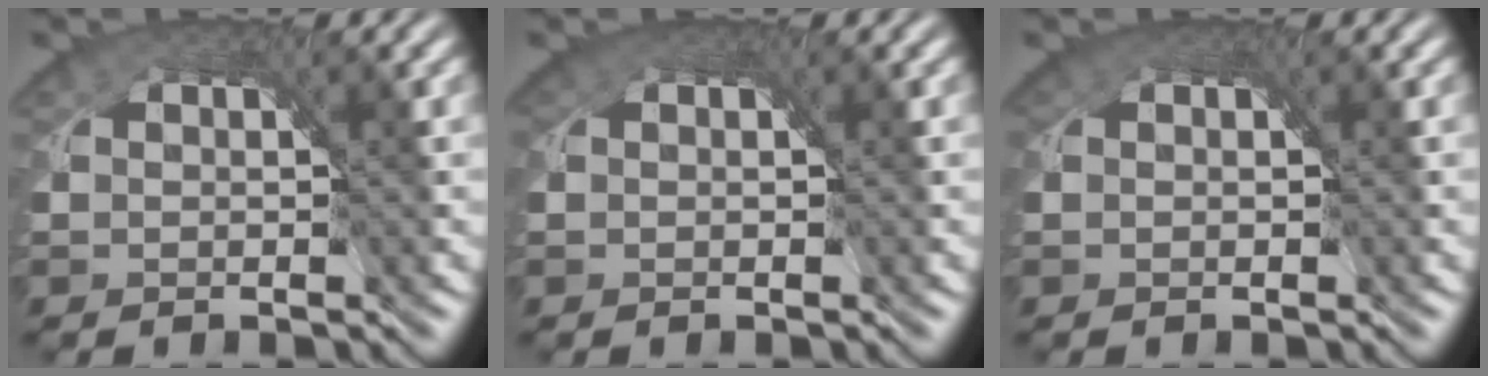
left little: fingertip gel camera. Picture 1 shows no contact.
{"total": 1.6, "force": [0.5, 1.4, 0.6], "torque": [-0.016, 0.000, 0.003]}
{"total": 1.4, "force": [0.5, 1.2, 0.6], "torque": [-0.013, 0.000, 0.004]}